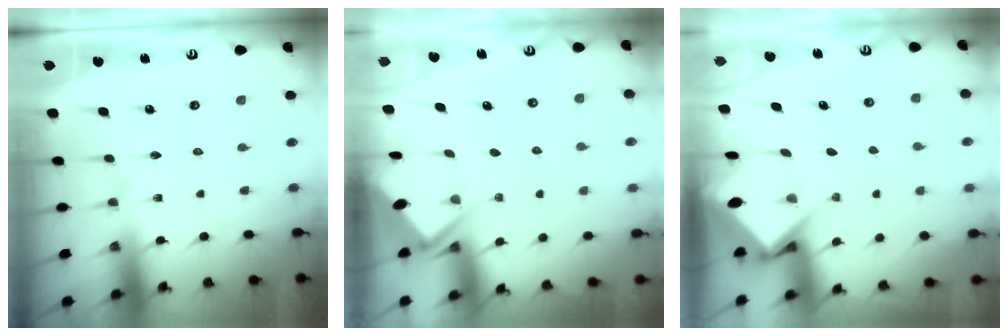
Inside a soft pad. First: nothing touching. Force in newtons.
{"total": 2.7, "press": 2.7, "slide": 0.3}
{"total": 4.8, "press": 4.8, "slide": 0.3}